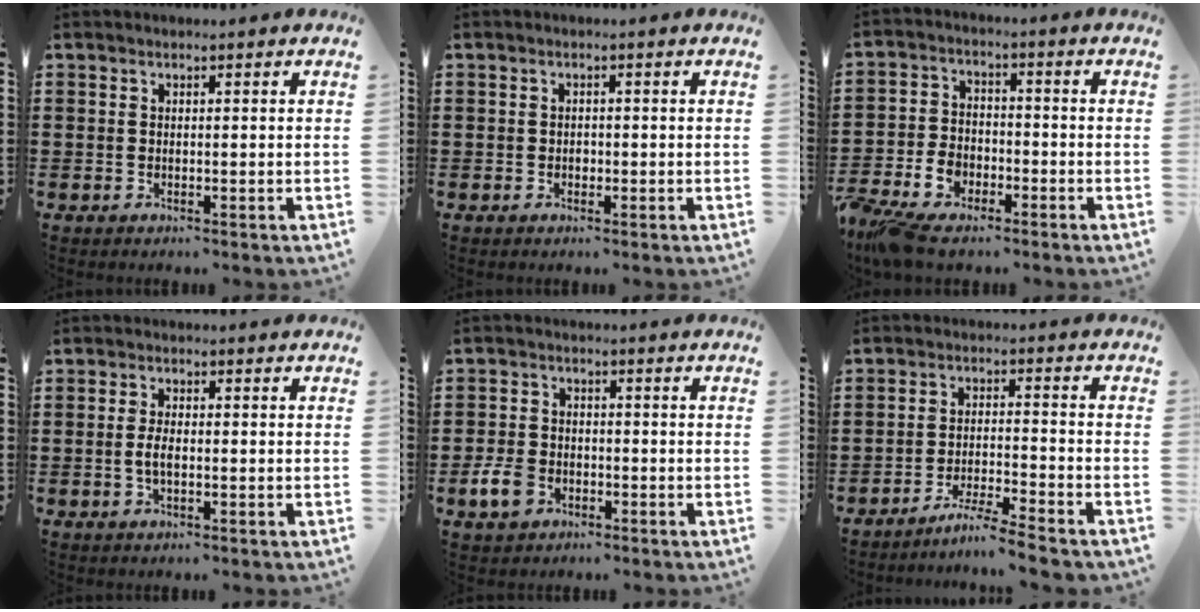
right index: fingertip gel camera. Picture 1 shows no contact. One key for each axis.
{"total": 0.9, "fx": -0.3, "fy": 0.6, "fz": 0.6, "tx": -0.012, "ty": 0.000, "tz": -0.006}
{"total": 6.1, "fx": -4.1, "fy": 3.5, "fz": 2.9, "tx": -0.085, "ty": 0.003, "tz": -0.086}
{"total": 2.6, "fx": -0.4, "fy": 1.1, "fz": 2.3, "tx": -0.059, "ty": -0.003, "tz": -0.012}
{"total": 4.7, "fx": -2.2, "fy": 3.1, "fz": 2.7, "tx": -0.078, "ty": -0.003, "tz": -0.049}
{"total": 5.0, "fx": -4.6, "fy": -0.7, "fz": 1.9, "tx": -0.040, "ty": -0.013, "tz": -0.089}